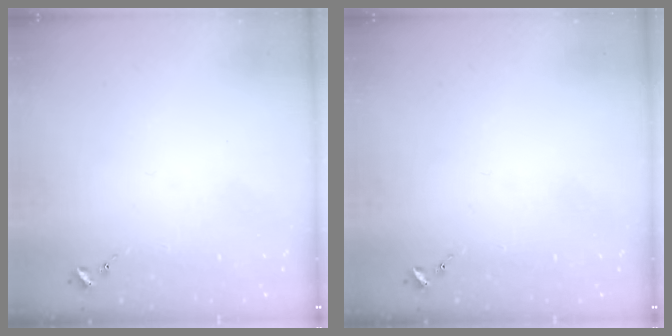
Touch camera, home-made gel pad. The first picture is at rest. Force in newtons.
{"total": 0.0}